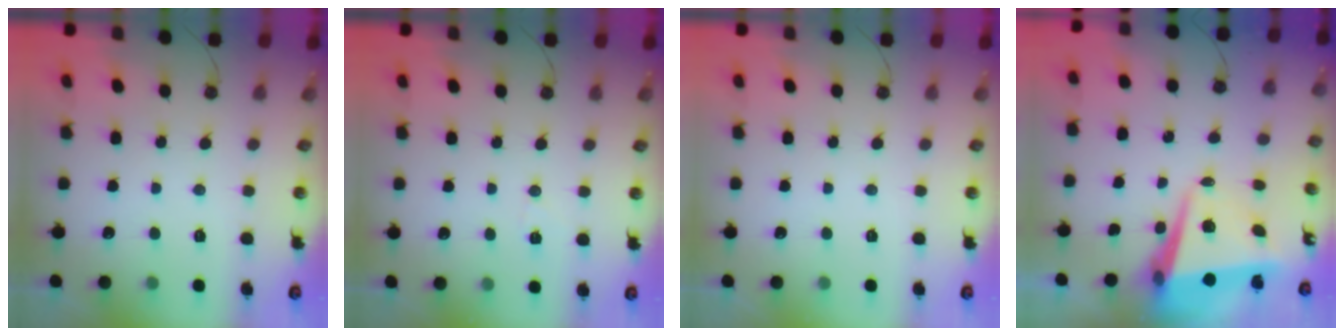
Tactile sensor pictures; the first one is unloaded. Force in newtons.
{"total": 4.8, "press": 4.5, "slide": 1.7}
{"total": 0.0}
{"total": 8.9, "press": 8.7, "slide": 2.1}